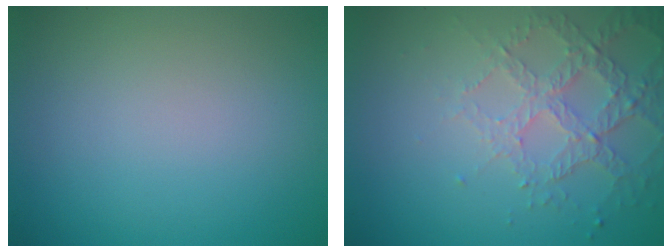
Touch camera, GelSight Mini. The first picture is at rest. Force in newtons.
{"total": 4.2, "press": 3.2, "slide": 2.8}